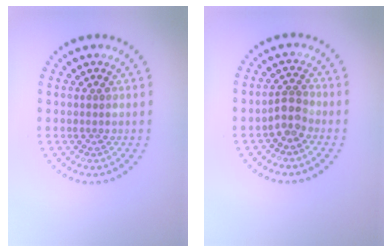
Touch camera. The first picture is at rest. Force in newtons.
{"total": 2.1, "press": 1.7, "slide": 1.2}